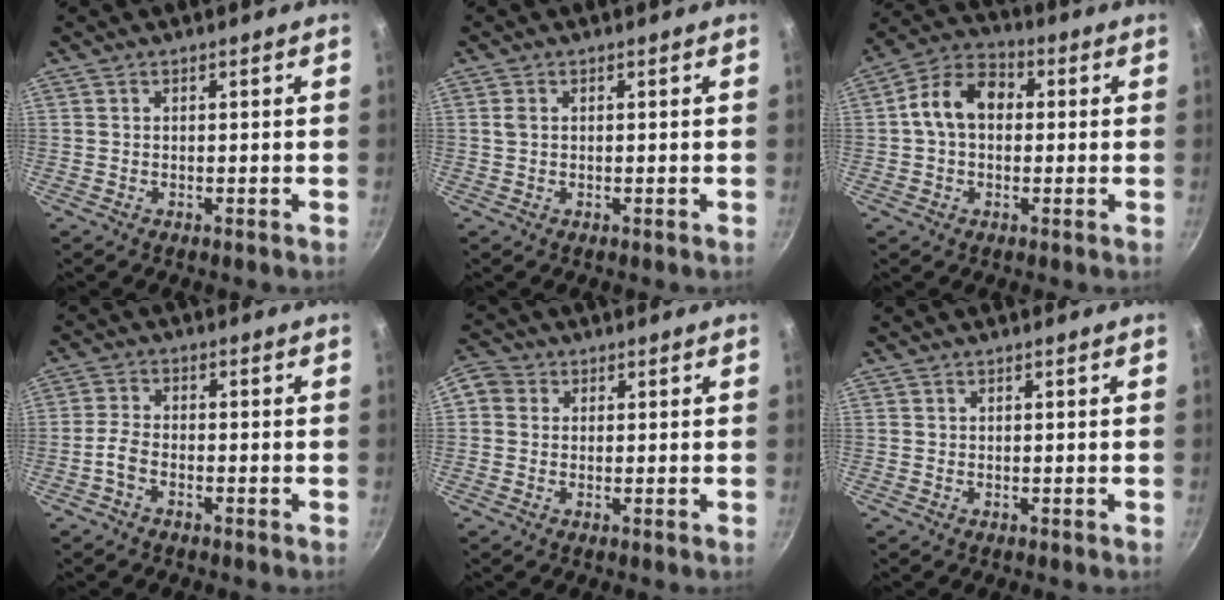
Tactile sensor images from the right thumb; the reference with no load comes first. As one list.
[{"total": 1.2, "force": [0.2, 0.9, 0.8], "torque": [-0.013, 0.003, 0.003]}, {"total": 10.4, "force": [0.7, 7.6, 7.0], "torque": [-0.093, 0.031, -0.006]}, {"total": 3.1, "force": [-1.8, 1.5, 1.9], "torque": [-0.052, 0.016, -0.043]}, {"total": 4.9, "force": [0.8, 4.5, 1.8], "torque": [-0.021, 0.005, -0.001]}, {"total": 0.0}]